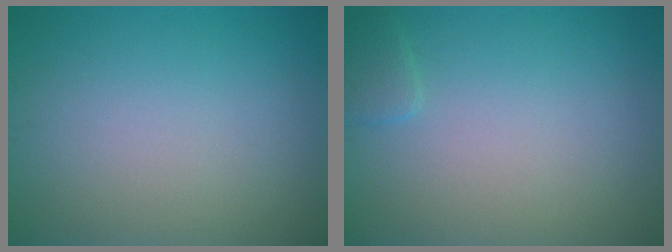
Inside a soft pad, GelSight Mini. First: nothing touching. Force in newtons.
{"total": 1.1, "press": 1.1, "slide": 0.1}